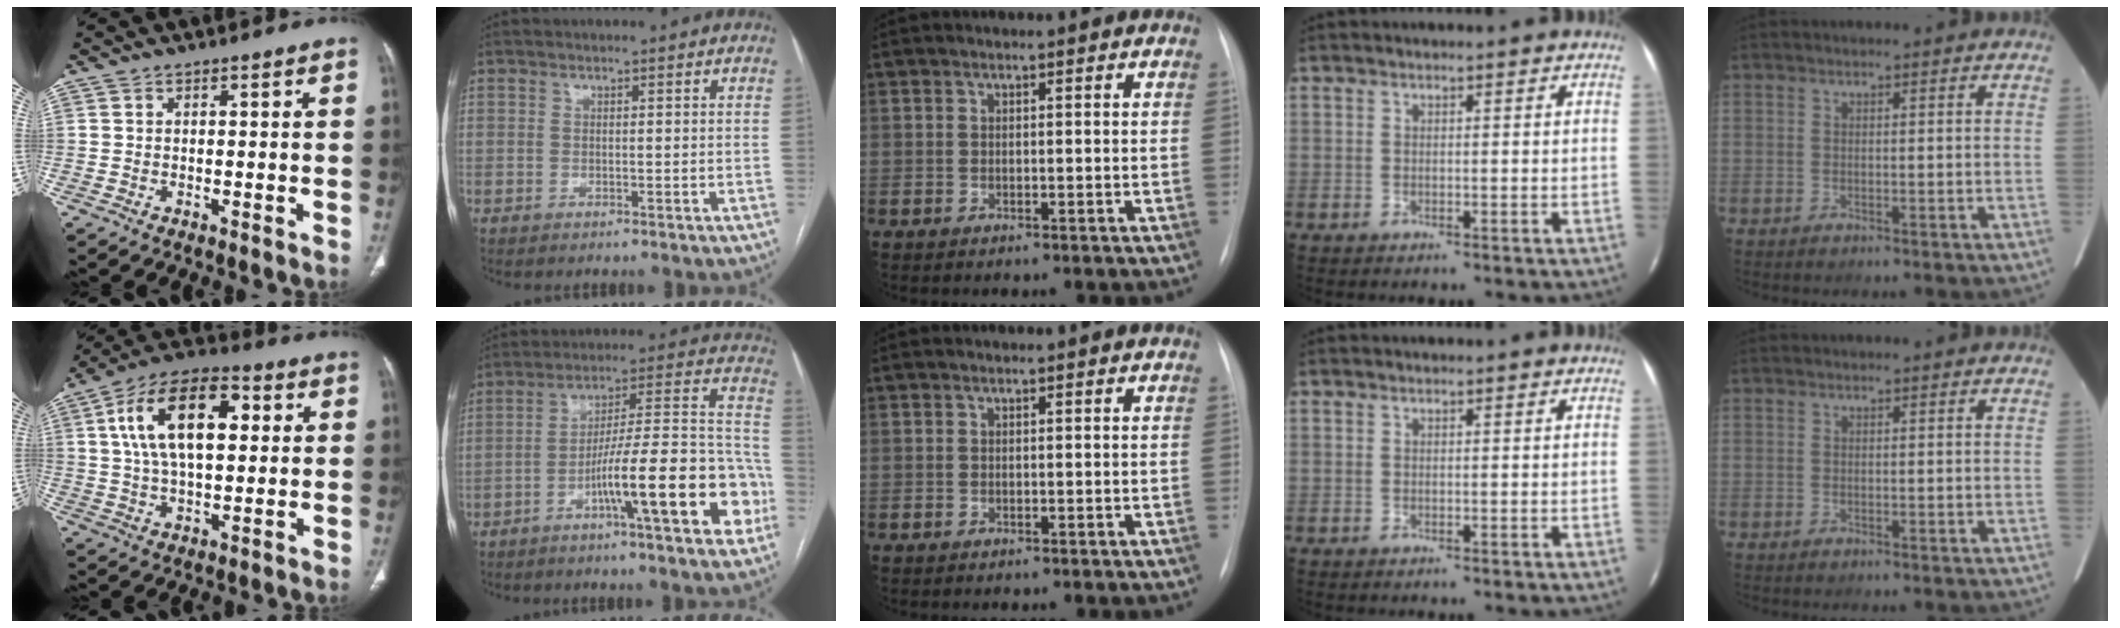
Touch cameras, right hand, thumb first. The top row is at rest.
{"thumb": {"total": 17.3, "force": [4.0, 8.9, 14.3], "torque": [-0.241, 0.018, 0.064]}, "index": {"total": 18.4, "force": [-7.6, 1.9, 16.7], "torque": [-0.232, 0.021, -0.115]}}